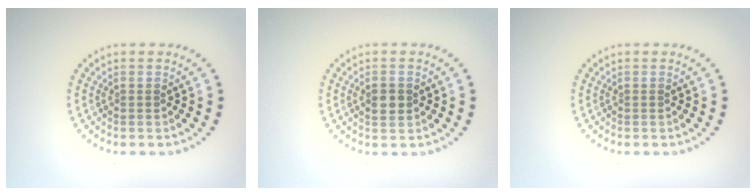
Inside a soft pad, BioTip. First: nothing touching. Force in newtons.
{"total": 1.8, "press": 1.8, "slide": 0.1}
{"total": 0.0}